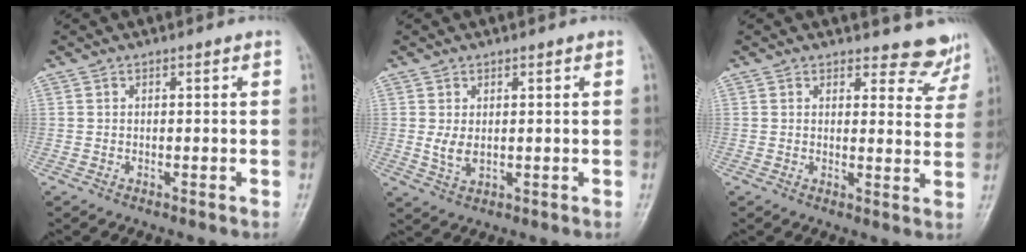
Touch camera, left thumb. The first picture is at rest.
{"total": 3.0, "force": [0.4, 1.7, 2.5], "torque": [-0.046, -0.006, 0.015]}
{"total": 6.2, "force": [5.8, 2.3, 0.1], "torque": [0.030, -0.047, 0.053]}